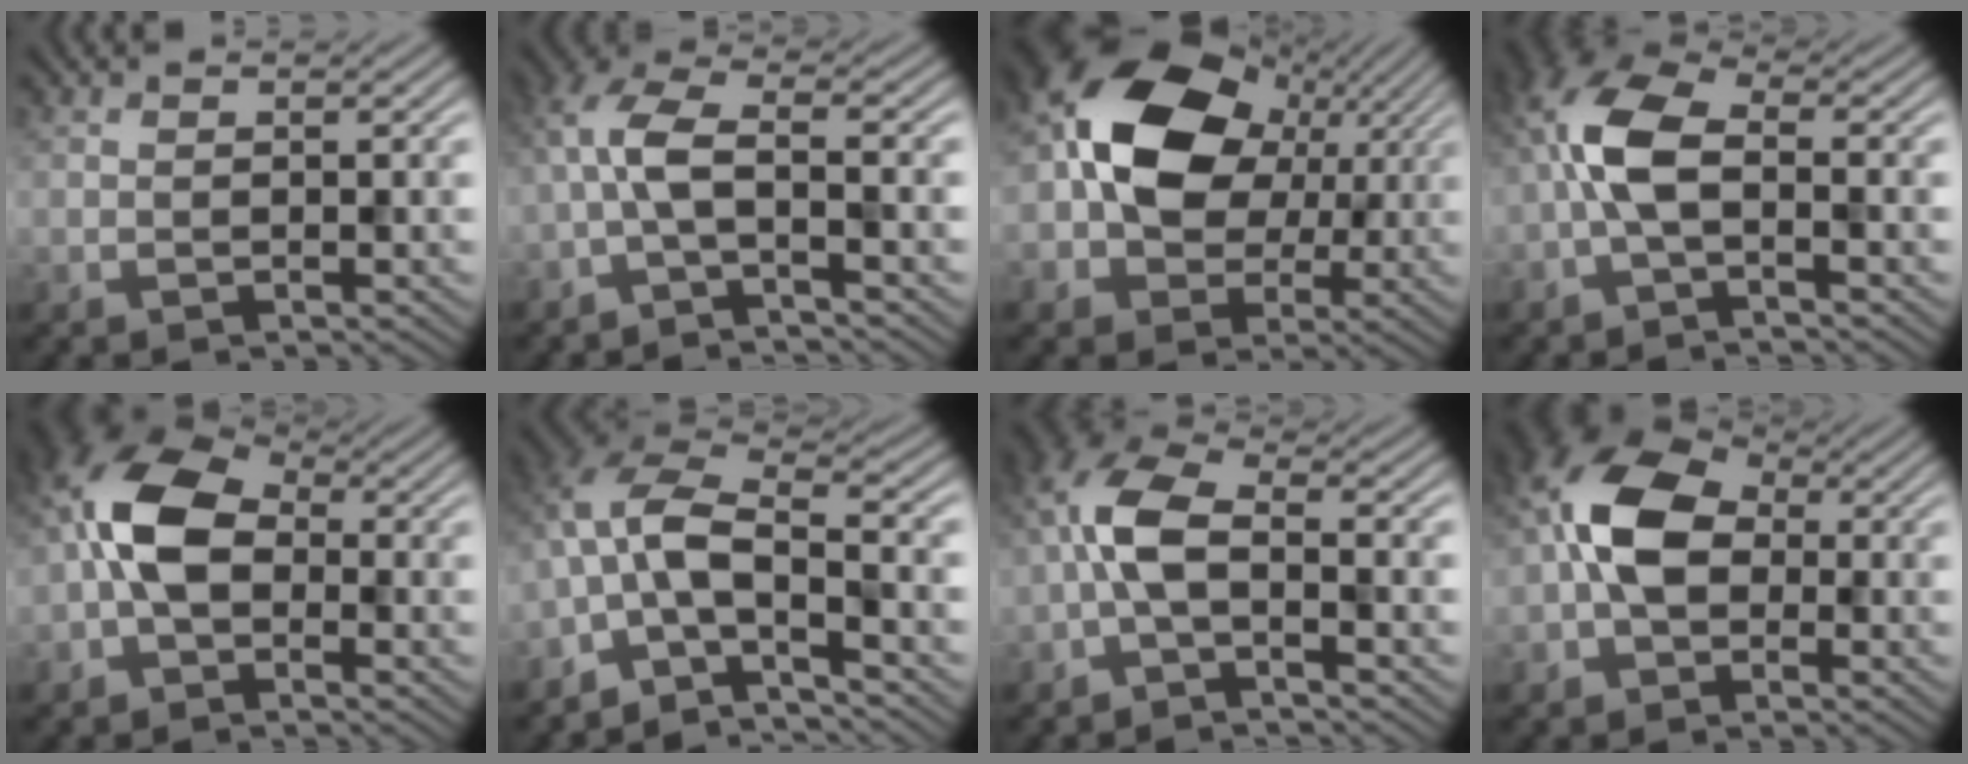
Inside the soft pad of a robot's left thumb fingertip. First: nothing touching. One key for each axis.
{"total": 4.9, "fx": -1.9, "fy": 1.4, "fz": 4.3, "tx": -0.100, "ty": 0.010, "tz": -0.052}
{"total": 14.5, "fx": 2.0, "fy": 10.7, "fz": 9.5, "tx": -0.181, "ty": 0.006, "tz": 0.030}
{"total": 6.6, "fx": -1.4, "fy": 3.0, "fz": 5.7, "tx": -0.131, "ty": 0.018, "tz": -0.041}
{"total": 8.3, "fx": -1.2, "fy": 5.2, "fz": 6.4, "tx": -0.138, "ty": 0.019, "tz": -0.043}
{"total": 7.8, "fx": -3.8, "fy": 2.9, "fz": 6.2, "tx": -0.121, "ty": 0.015, "tz": -0.092}
{"total": 6.1, "fx": -1.9, "fy": 2.7, "fz": 5.1, "tx": -0.114, "ty": 0.016, "tz": -0.050}
{"total": 8.8, "fx": -0.7, "fy": 5.9, "fz": 6.6, "tx": -0.151, "ty": 0.019, "tz": -0.033}